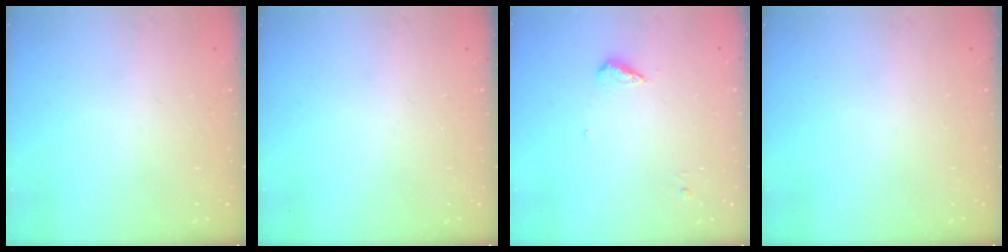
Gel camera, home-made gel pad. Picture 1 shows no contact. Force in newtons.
{"total": 0.0}
{"total": 6.0, "press": 5.9, "slide": 1.5}
{"total": 0.0}